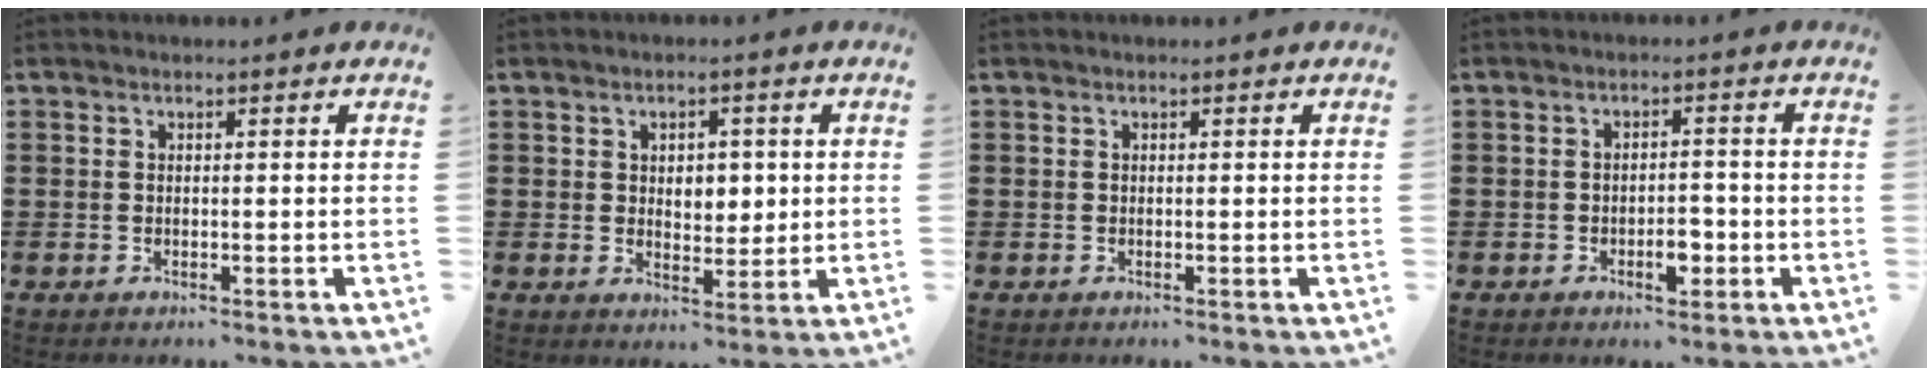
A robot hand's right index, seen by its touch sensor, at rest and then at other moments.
{"total": 3.8, "force": [0.7, 2.8, 2.6], "torque": [-0.042, 0.005, 0.007]}
{"total": 0.0}
{"total": 3.6, "force": [-1.5, 1.8, 2.8], "torque": [-0.049, 0.005, -0.026]}